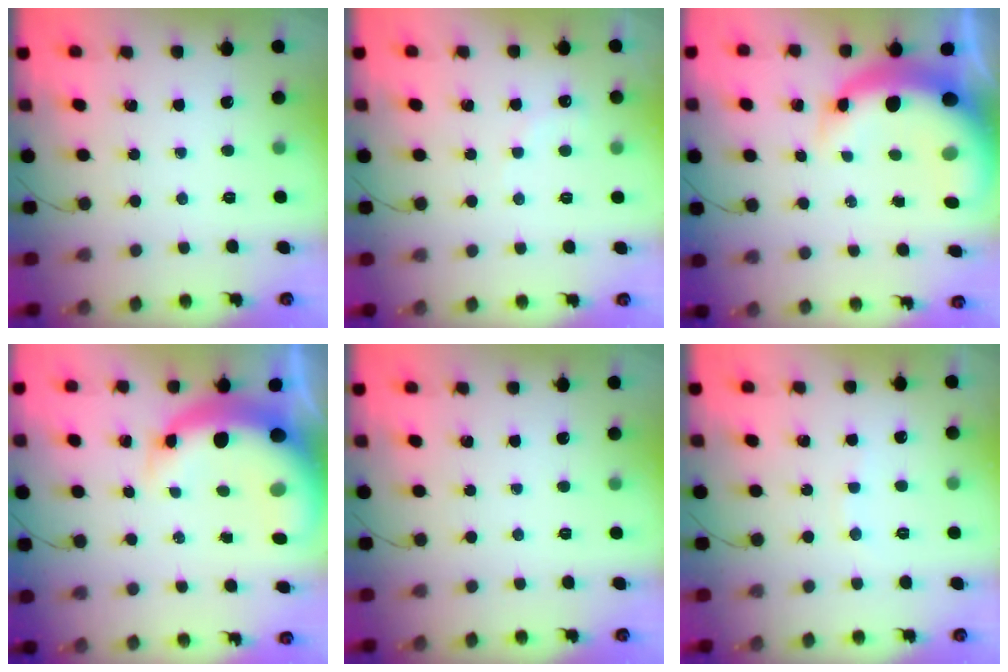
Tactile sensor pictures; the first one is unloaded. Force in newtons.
{"total": 5.6, "press": 5.4, "slide": 1.4}
{"total": 12.6, "press": 12.1, "slide": 3.2}
{"total": 12.6, "press": 12.1, "slide": 3.2}
{"total": 0.0}
{"total": 4.2, "press": 4.2, "slide": 0.7}